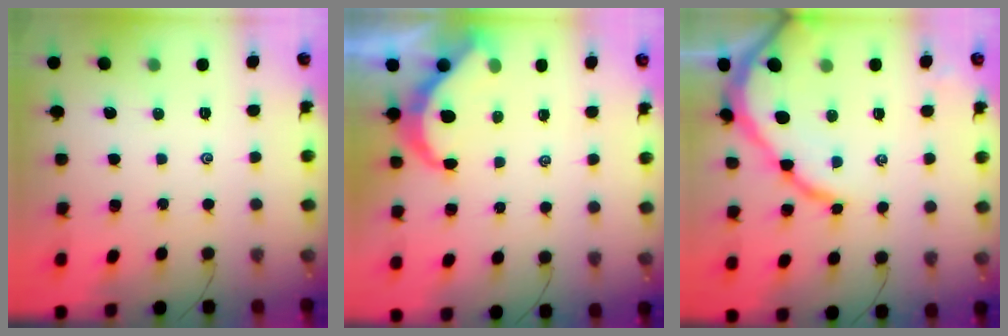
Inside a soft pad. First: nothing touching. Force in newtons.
{"total": 6.2, "press": 6.2, "slide": 0.2}
{"total": 10.5, "press": 10.5, "slide": 0.9}